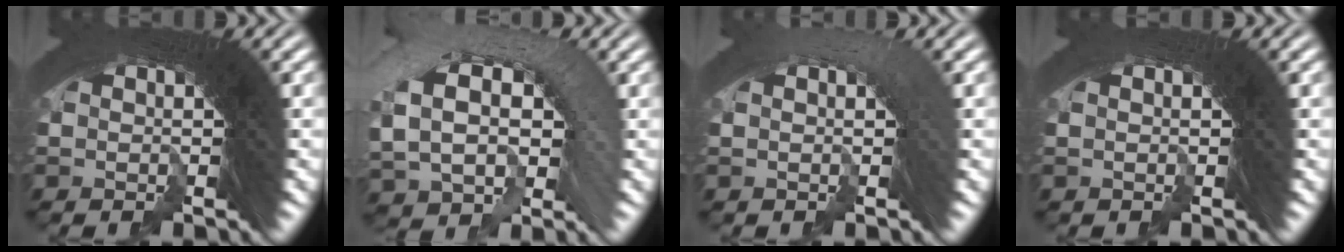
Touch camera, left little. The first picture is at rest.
{"total": 5.8, "force": [-2.9, 4.9, 1.0], "torque": [-0.046, -0.014, -0.043]}
{"total": 2.5, "force": [-1.9, -0.5, -1.5], "torque": [0.022, -0.006, -0.026]}
{"total": 0.8, "force": [-0.3, -0.4, -0.6], "torque": [0.004, -0.003, -0.003]}